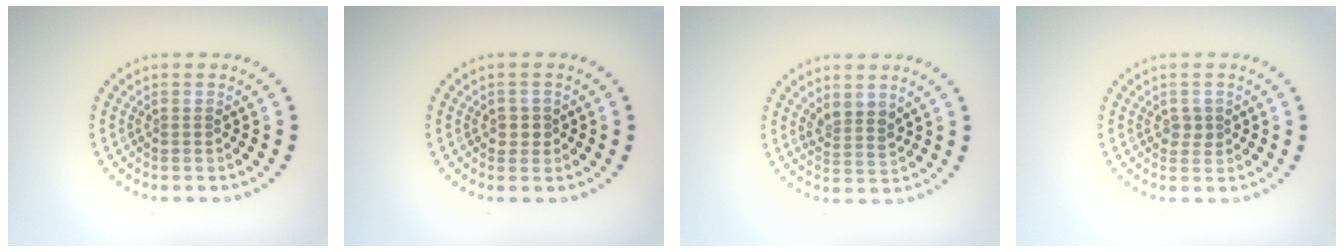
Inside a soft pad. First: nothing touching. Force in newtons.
{"total": 1.1, "press": 1.0, "slide": 0.5}
{"total": 2.0, "press": 1.7, "slide": 1.1}
{"total": 1.1, "press": 1.1, "slide": 0.3}